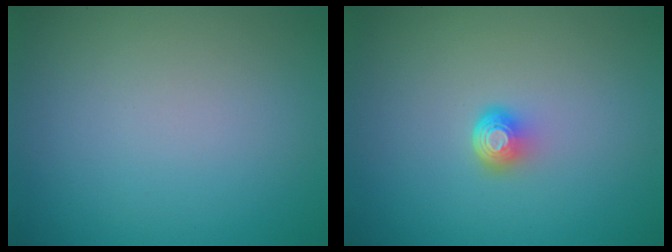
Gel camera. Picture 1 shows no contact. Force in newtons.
{"total": 2.0, "press": 1.3, "slide": 1.6}